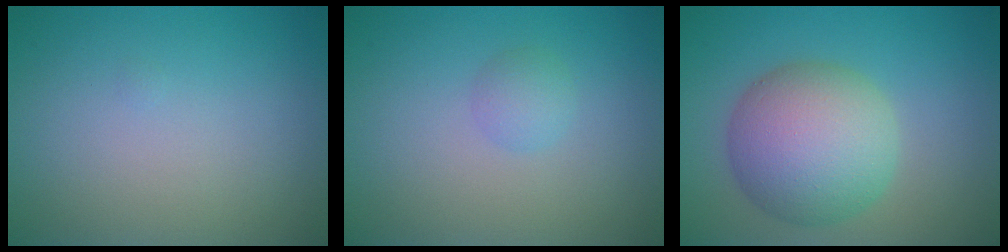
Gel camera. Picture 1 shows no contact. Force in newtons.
{"total": 1.3, "press": 1.3, "slide": 0.1}
{"total": 8.1, "press": 8.1, "slide": 0.3}